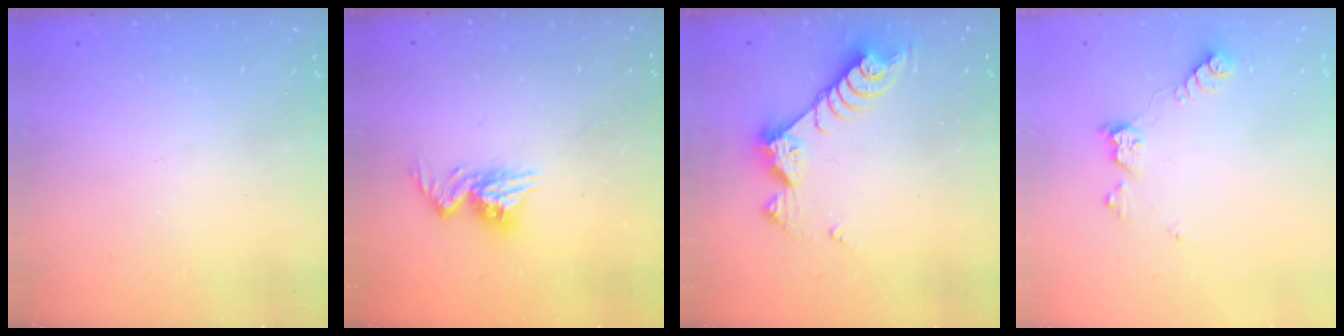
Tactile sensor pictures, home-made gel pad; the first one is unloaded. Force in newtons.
{"total": 9.8, "press": 9.8, "slide": 0.8}
{"total": 8.6, "press": 8.6, "slide": 0.2}
{"total": 8.8, "press": 8.8, "slide": 0.4}